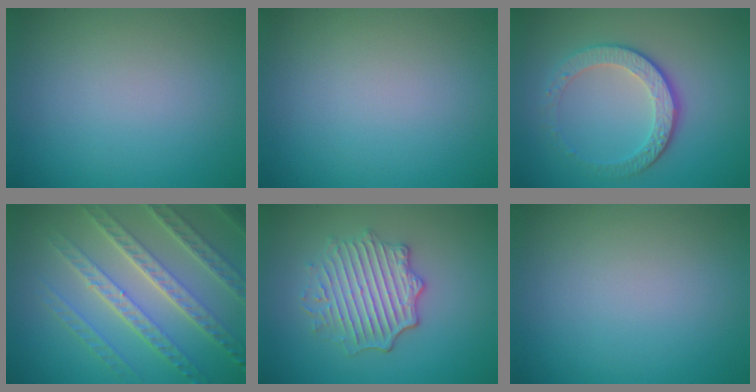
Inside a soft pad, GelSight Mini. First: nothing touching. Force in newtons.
{"total": 0.0}
{"total": 4.4, "press": 3.2, "slide": 2.9}
{"total": 7.6, "press": 5.3, "slide": 5.4}
{"total": 4.7, "press": 4.0, "slide": 2.5}
{"total": 0.0}